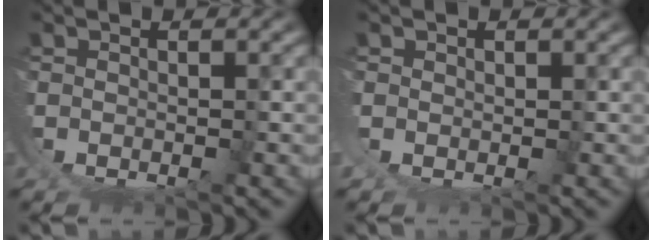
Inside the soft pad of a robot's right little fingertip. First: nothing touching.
{"total": 0.7, "force": [0.6, 0.3, 0.2], "torque": [-0.014, -0.007, 0.018]}